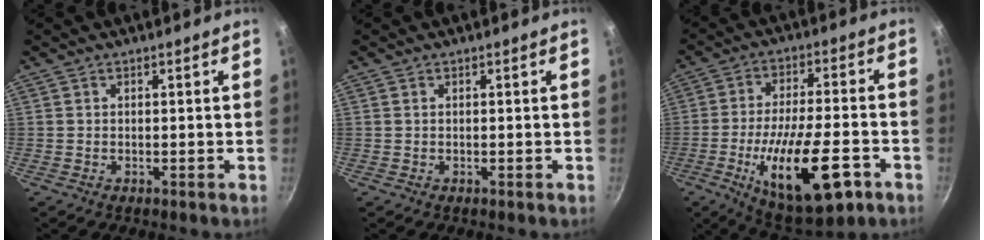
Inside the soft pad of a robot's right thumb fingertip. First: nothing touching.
{"total": 0.0}
{"total": 20.1, "force": [-7.7, 7.2, 17.1], "torque": [-0.267, 0.020, -0.118]}